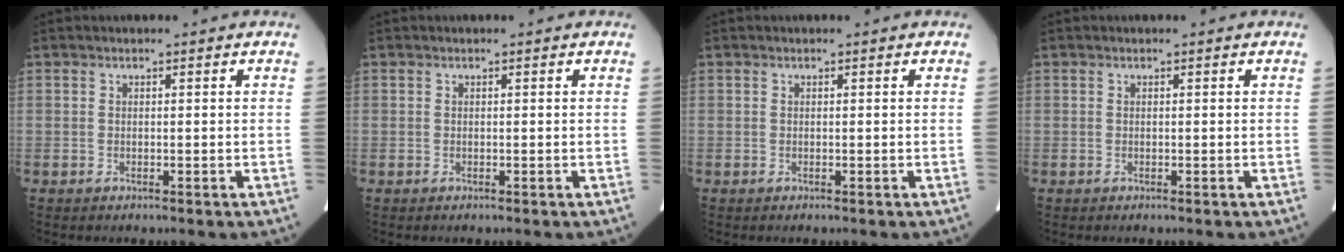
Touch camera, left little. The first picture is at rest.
{"total": 0.0}
{"total": 0.0}
{"total": 0.0}